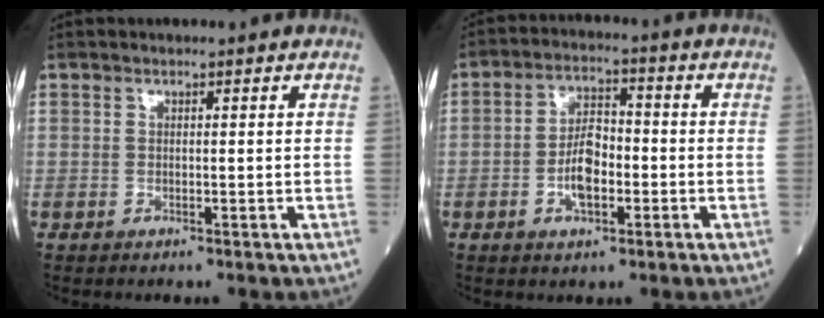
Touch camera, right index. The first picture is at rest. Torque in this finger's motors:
{"motor_torque": [1.11, -0.25, 0.54, 0.14]}